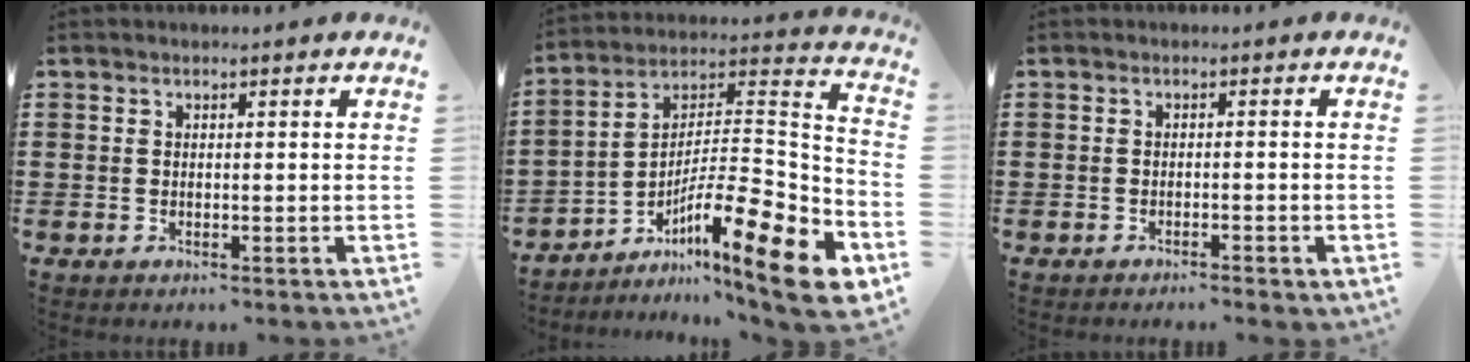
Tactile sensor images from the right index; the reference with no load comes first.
{"total": 14.8, "force": [-8.7, 2.4, 11.8], "torque": [-0.183, 0.001, -0.160]}
{"total": 1.0, "force": [-1.0, 0.0, 0.4], "torque": [-0.011, 0.000, -0.019]}